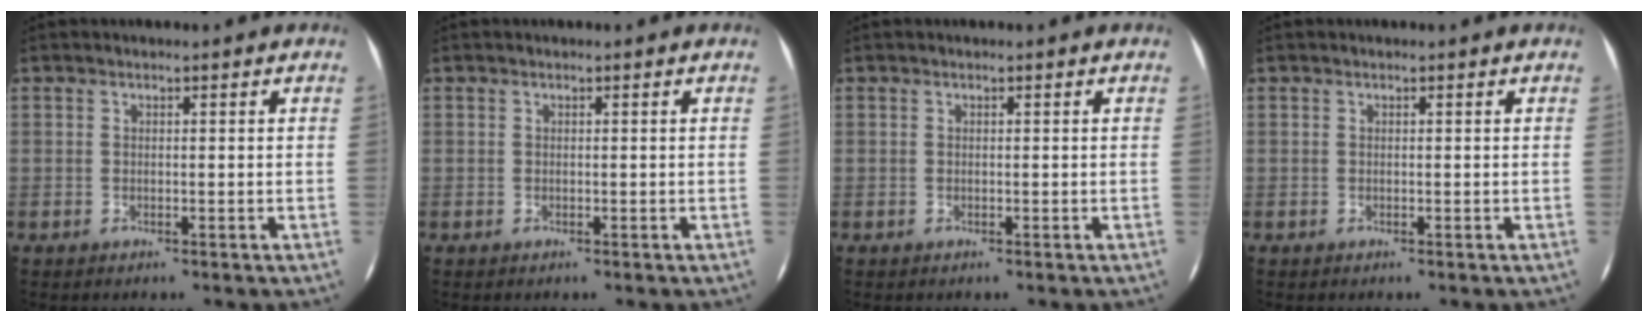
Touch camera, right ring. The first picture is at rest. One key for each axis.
{"total": 0.0}
{"total": 0.0}
{"total": 0.0}